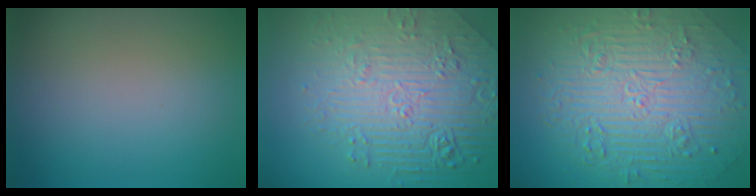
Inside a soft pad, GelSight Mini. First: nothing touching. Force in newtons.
{"total": 8.5, "press": 6.3, "slide": 5.7}
{"total": 10.6, "press": 7.0, "slide": 8.0}